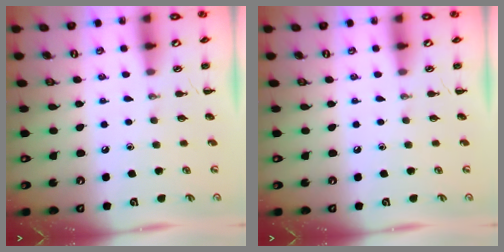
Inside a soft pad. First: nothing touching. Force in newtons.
{"total": 0.0}